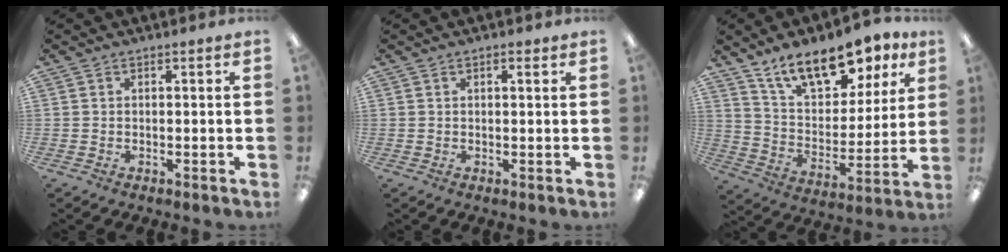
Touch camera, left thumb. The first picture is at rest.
{"total": 1.2, "force": [0.8, 0.3, 0.8], "torque": [-0.010, -0.002, 0.011]}
{"total": 16.4, "force": [12.0, 7.2, 8.7], "torque": [-0.147, -0.060, 0.213]}